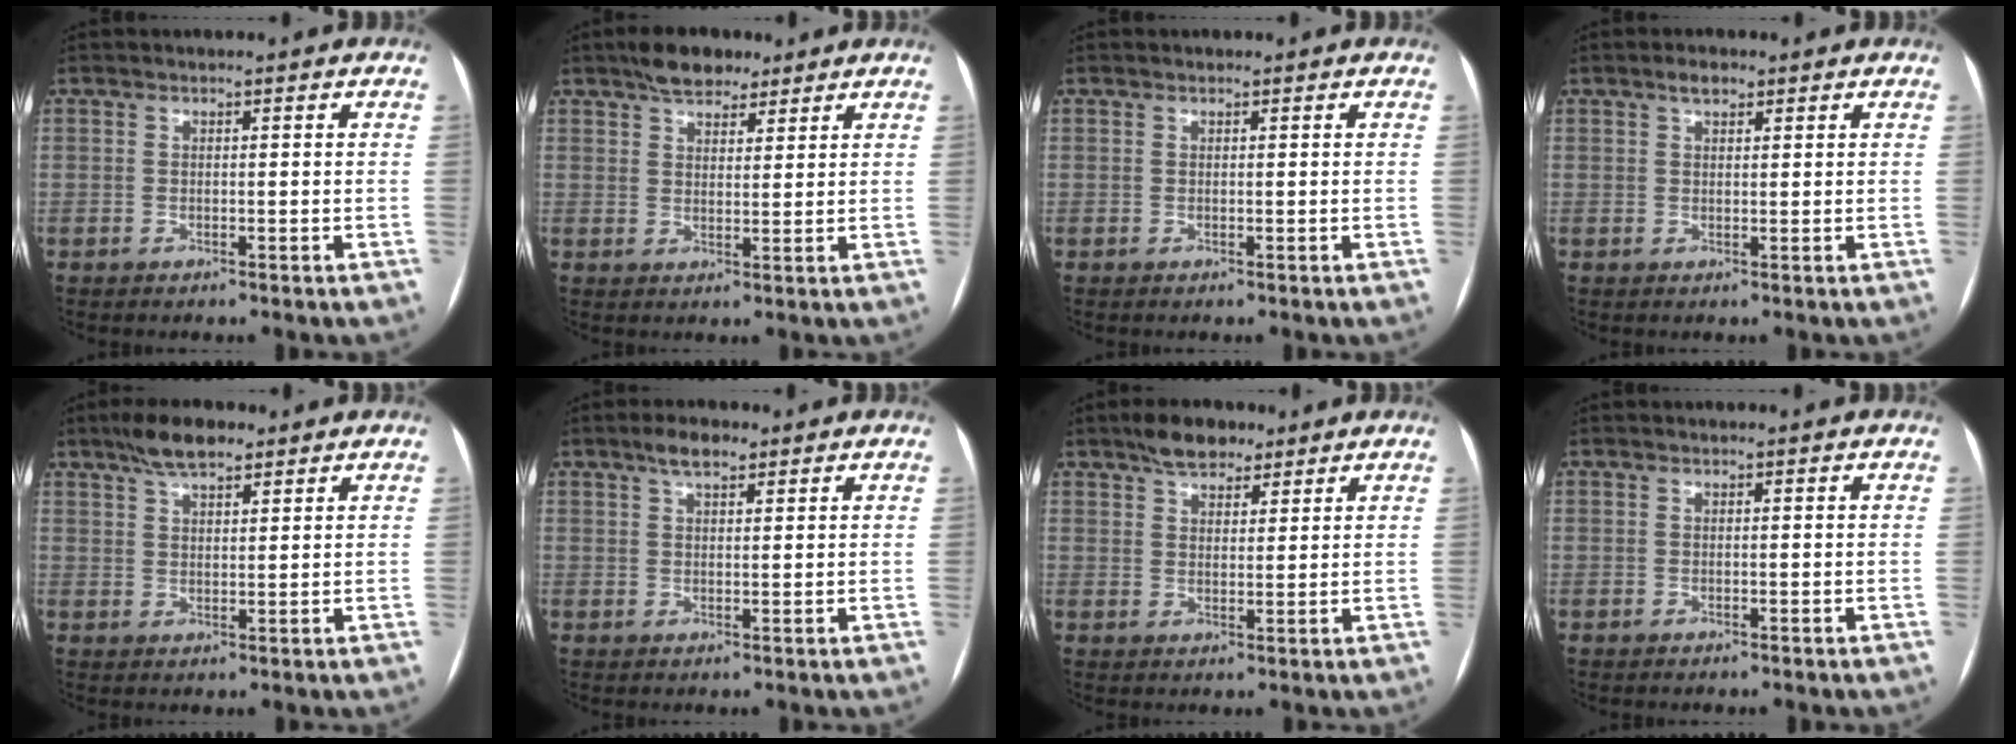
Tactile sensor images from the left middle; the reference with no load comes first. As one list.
[{"total": 5.9, "force": [4.5, 2.7, 2.7], "torque": [-0.049, 0.013, 0.077]}, {"total": 0.0}, {"total": 2.1, "force": [1.5, 0.9, 1.2], "torque": [-0.027, 0.006, 0.026]}, {"total": 6.0, "force": [4.5, 1.8, 3.6], "torque": [-0.072, 0.013, 0.080]}, {"total": 3.8, "force": [2.6, 1.3, 2.4], "torque": [-0.049, 0.009, 0.047]}, {"total": 5.6, "force": [4.2, 2.6, 2.6], "torque": [-0.047, 0.012, 0.073]}, {"total": 0.0}]